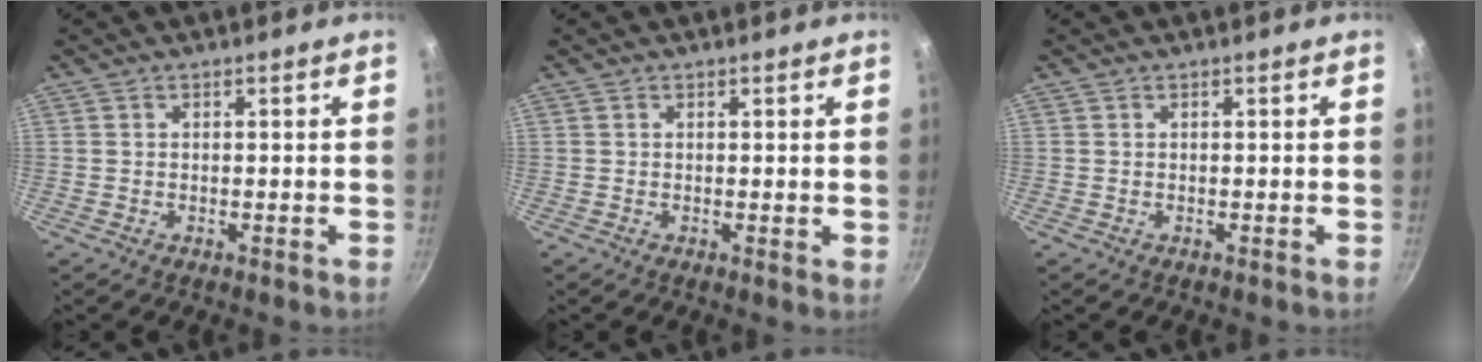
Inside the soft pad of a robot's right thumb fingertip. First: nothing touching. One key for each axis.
{"total": 0.9, "fx": 0.3, "fy": 0.4, "fz": 0.7, "tx": -0.010, "ty": 0.000, "tz": 0.003}
{"total": 0.0}